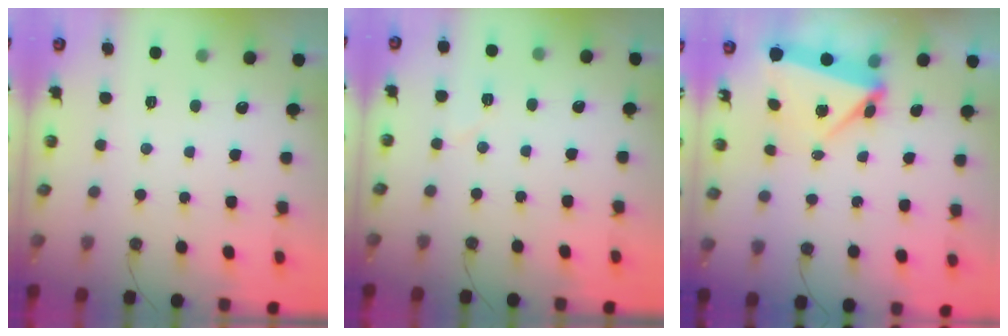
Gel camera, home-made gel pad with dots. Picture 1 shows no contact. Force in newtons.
{"total": 5.4, "press": 5.2, "slide": 1.4}
{"total": 5.7, "press": 5.5, "slide": 1.5}